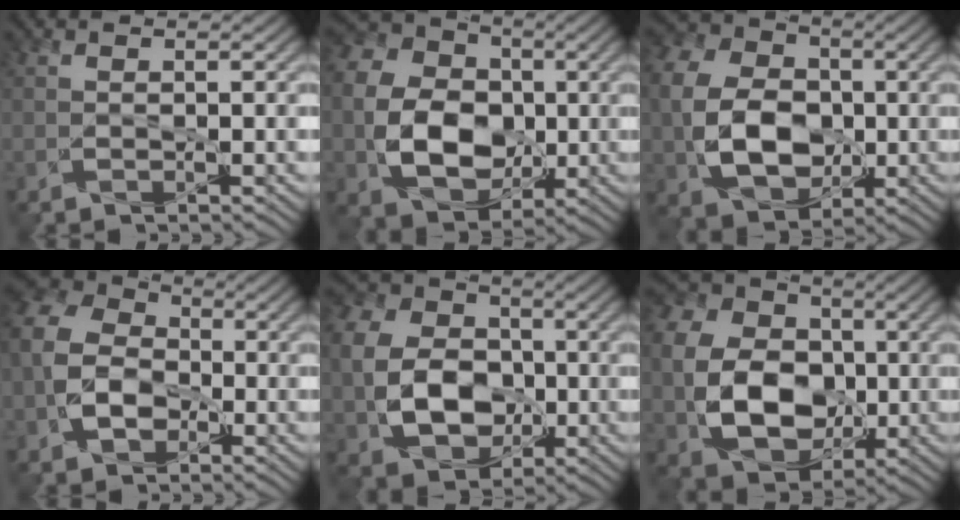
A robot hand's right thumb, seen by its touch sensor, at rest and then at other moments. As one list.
[{"total": 12.9, "force": [-1.5, 9.8, 8.1], "torque": [-0.191, -0.011, -0.023]}, {"total": 12.7, "force": [-1.3, 9.5, 8.4], "torque": [-0.205, -0.012, -0.022]}, {"total": 9.6, "force": [-2.4, 7.2, 5.8], "torque": [-0.149, -0.012, -0.059]}, {"total": 12.6, "force": [-1.5, 9.6, 7.9], "torque": [-0.187, -0.012, -0.032]}, {"total": 14.6, "force": [-1.5, 11.2, 9.2], "torque": [-0.210, -0.015, -0.023]}]